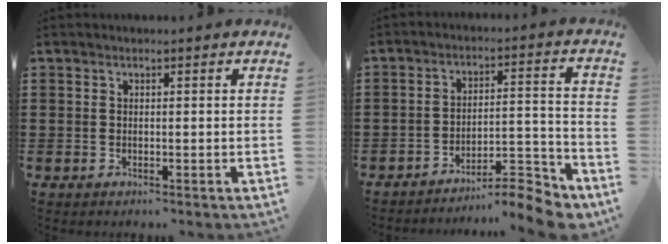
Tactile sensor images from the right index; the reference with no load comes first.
{"total": 8.2, "force": [-7.6, 0.9, 2.9], "torque": [-0.035, 0.014, -0.145]}